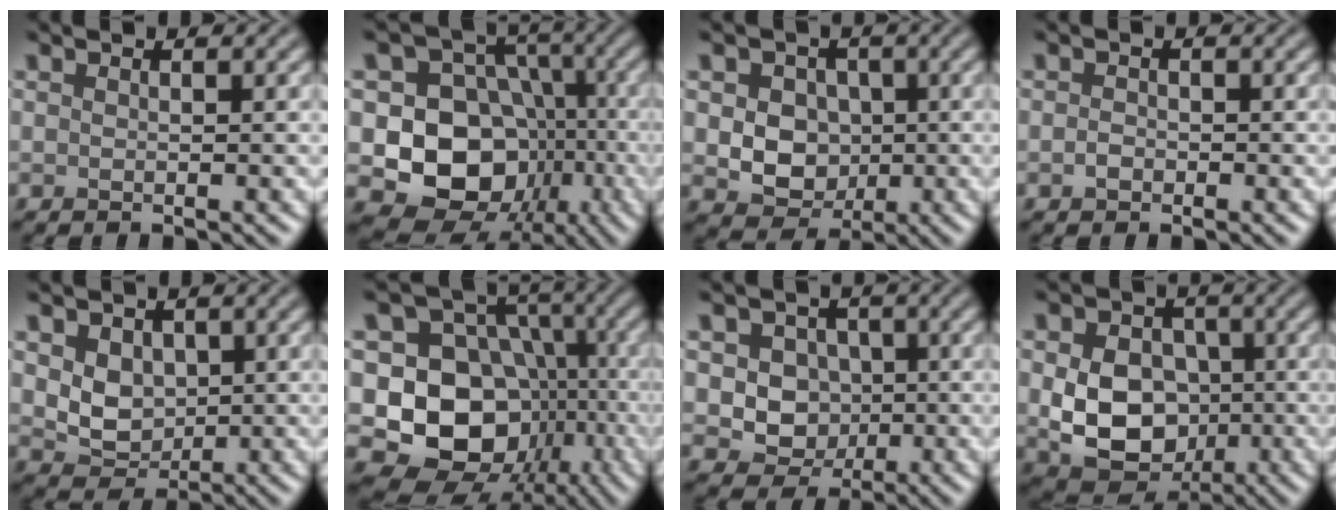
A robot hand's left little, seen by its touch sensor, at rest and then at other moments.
{"total": 10.6, "force": [-2.0, 9.1, 5.0], "torque": [-0.074, -0.012, -0.055]}
{"total": 6.2, "force": [0.4, 5.2, 3.3], "torque": [-0.039, 0.014, -0.007]}
{"total": 0.9, "force": [-0.4, 0.6, 0.5], "torque": [-0.011, -0.001, -0.009]}
{"total": 3.4, "force": [0.8, 2.8, 1.9], "torque": [-0.046, -0.011, 0.017]}
{"total": 12.3, "force": [-2.7, 10.4, 6.1], "torque": [-0.104, -0.007, -0.060]}
{"total": 5.0, "force": [0.5, 4.5, 2.2], "torque": [-0.022, 0.008, -0.001]}
{"total": 8.5, "force": [-0.7, 6.6, 5.2], "torque": [-0.095, -0.016, -0.012]}